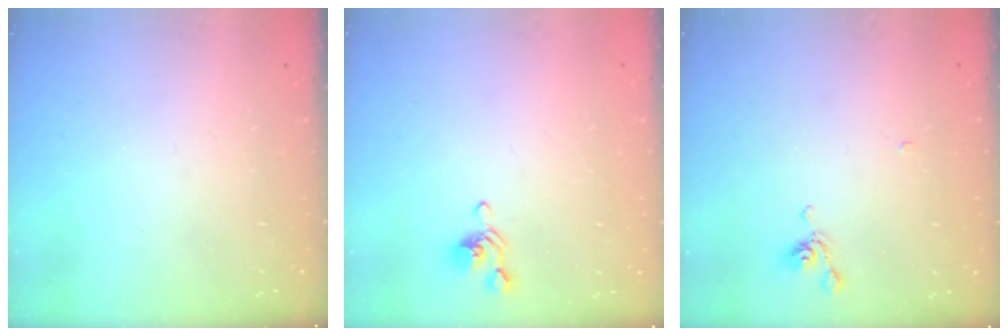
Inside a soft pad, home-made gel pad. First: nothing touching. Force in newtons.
{"total": 1.9, "press": 1.8, "slide": 0.7}
{"total": 2.6, "press": 2.6, "slide": 0.2}